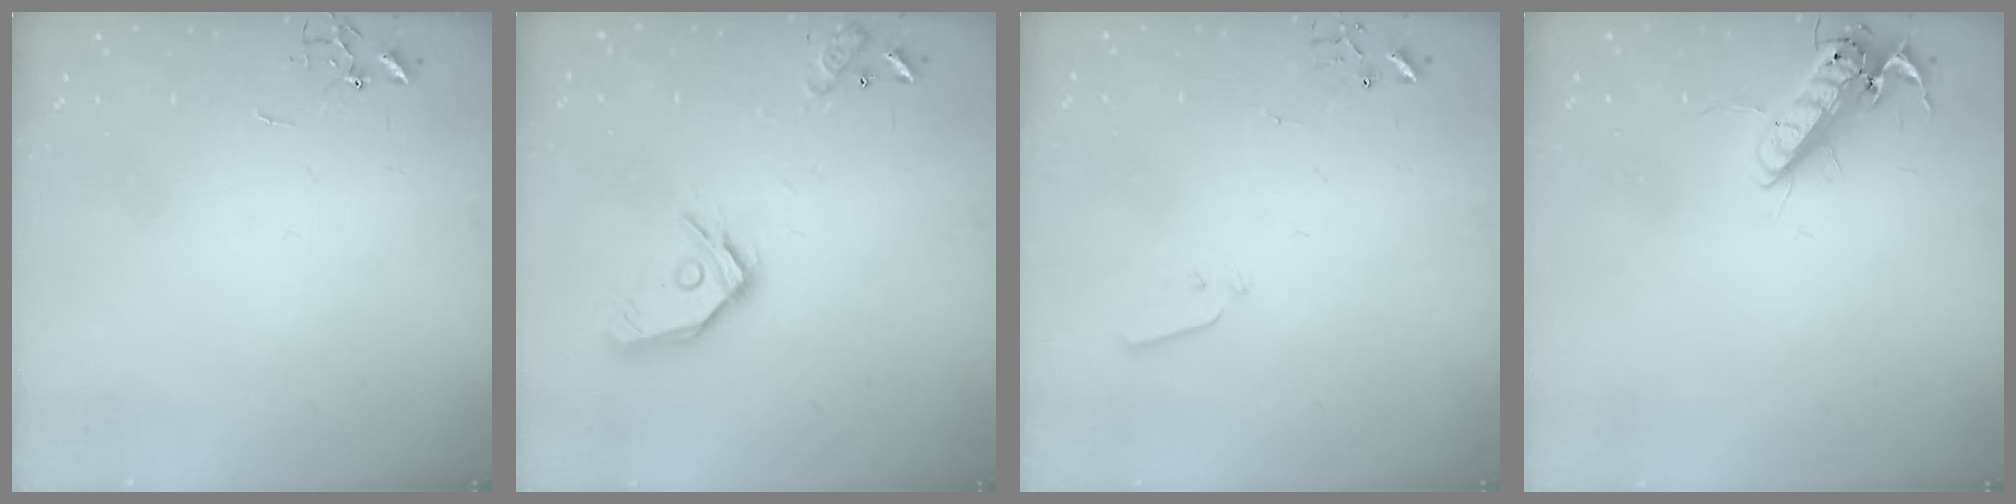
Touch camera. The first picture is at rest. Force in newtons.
{"total": 14.7, "press": 14.6, "slide": 2.0}
{"total": 3.0, "press": 2.9, "slide": 0.3}
{"total": 13.8, "press": 13.6, "slide": 2.3}